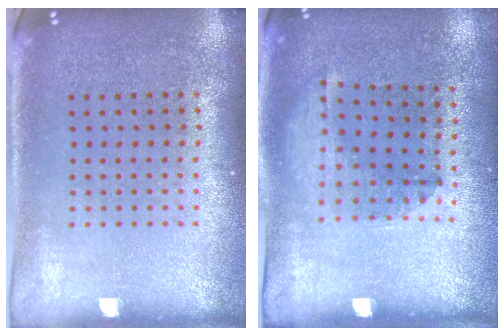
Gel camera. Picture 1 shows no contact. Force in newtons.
{"total": 1.3, "press": 0.8, "slide": 1.0}